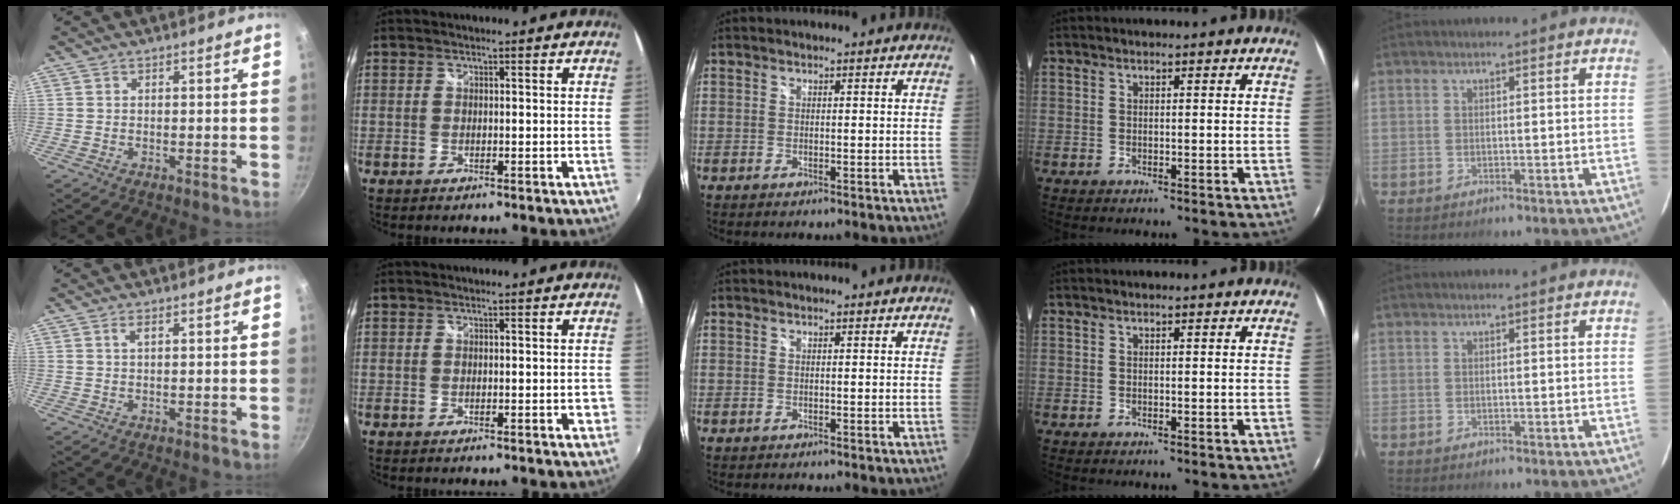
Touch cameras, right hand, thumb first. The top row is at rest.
{"thumb": {"total": 1.3, "force": [0.4, 0.5, 1.2], "torque": [-0.021, 0.001, 0.006]}, "index": {"total": 1.6, "force": [-0.5, 0.7, 1.4], "torque": [-0.013, 0.003, -0.005]}}